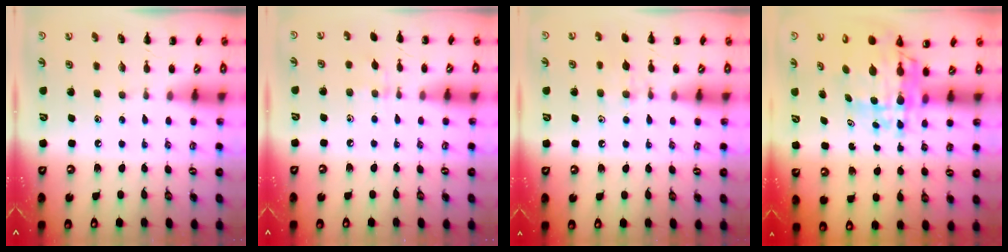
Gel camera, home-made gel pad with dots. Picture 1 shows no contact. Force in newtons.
{"total": 5.4, "press": 5.1, "slide": 1.7}
{"total": 8.1, "press": 7.9, "slide": 1.8}
{"total": 9.9, "press": 9.5, "slide": 2.7}